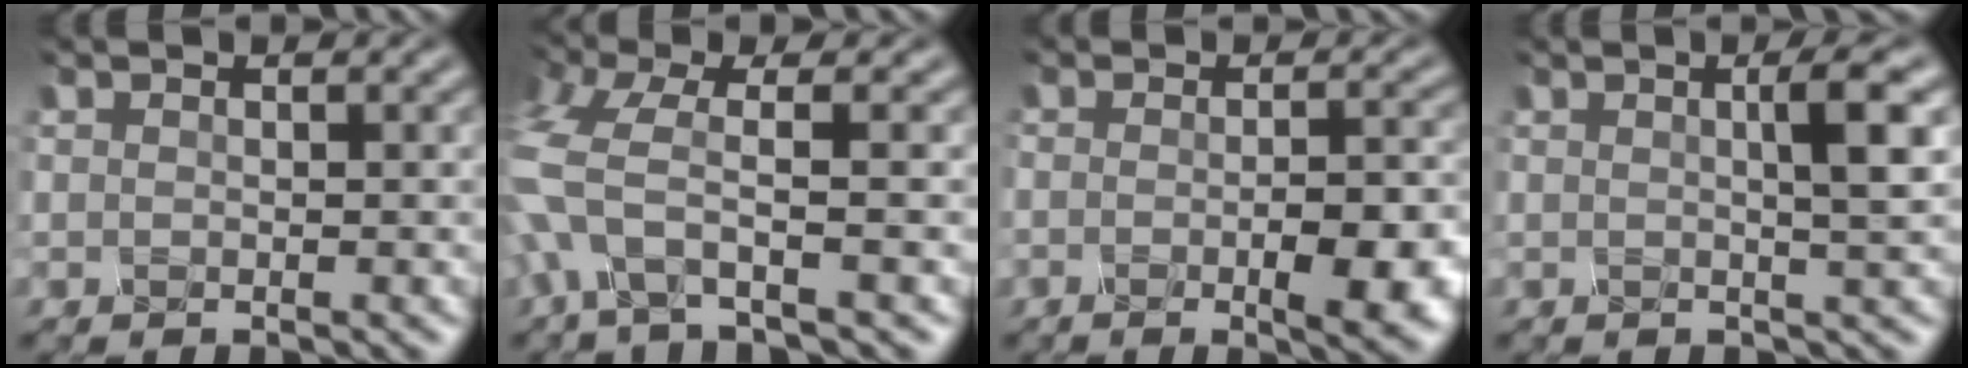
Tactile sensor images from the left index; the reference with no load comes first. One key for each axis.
{"total": 4.9, "fx": -1.8, "fy": 1.1, "fz": 4.4, "tx": -0.115, "ty": -0.004, "tz": -0.049}
{"total": 5.4, "fx": -1.7, "fy": 1.1, "fz": 5.0, "tx": -0.066, "ty": -0.009, "tz": -0.026}
{"total": 3.6, "fx": 0.7, "fy": 0.7, "fz": 3.5, "tx": -0.042, "ty": 0.004, "tz": 0.003}